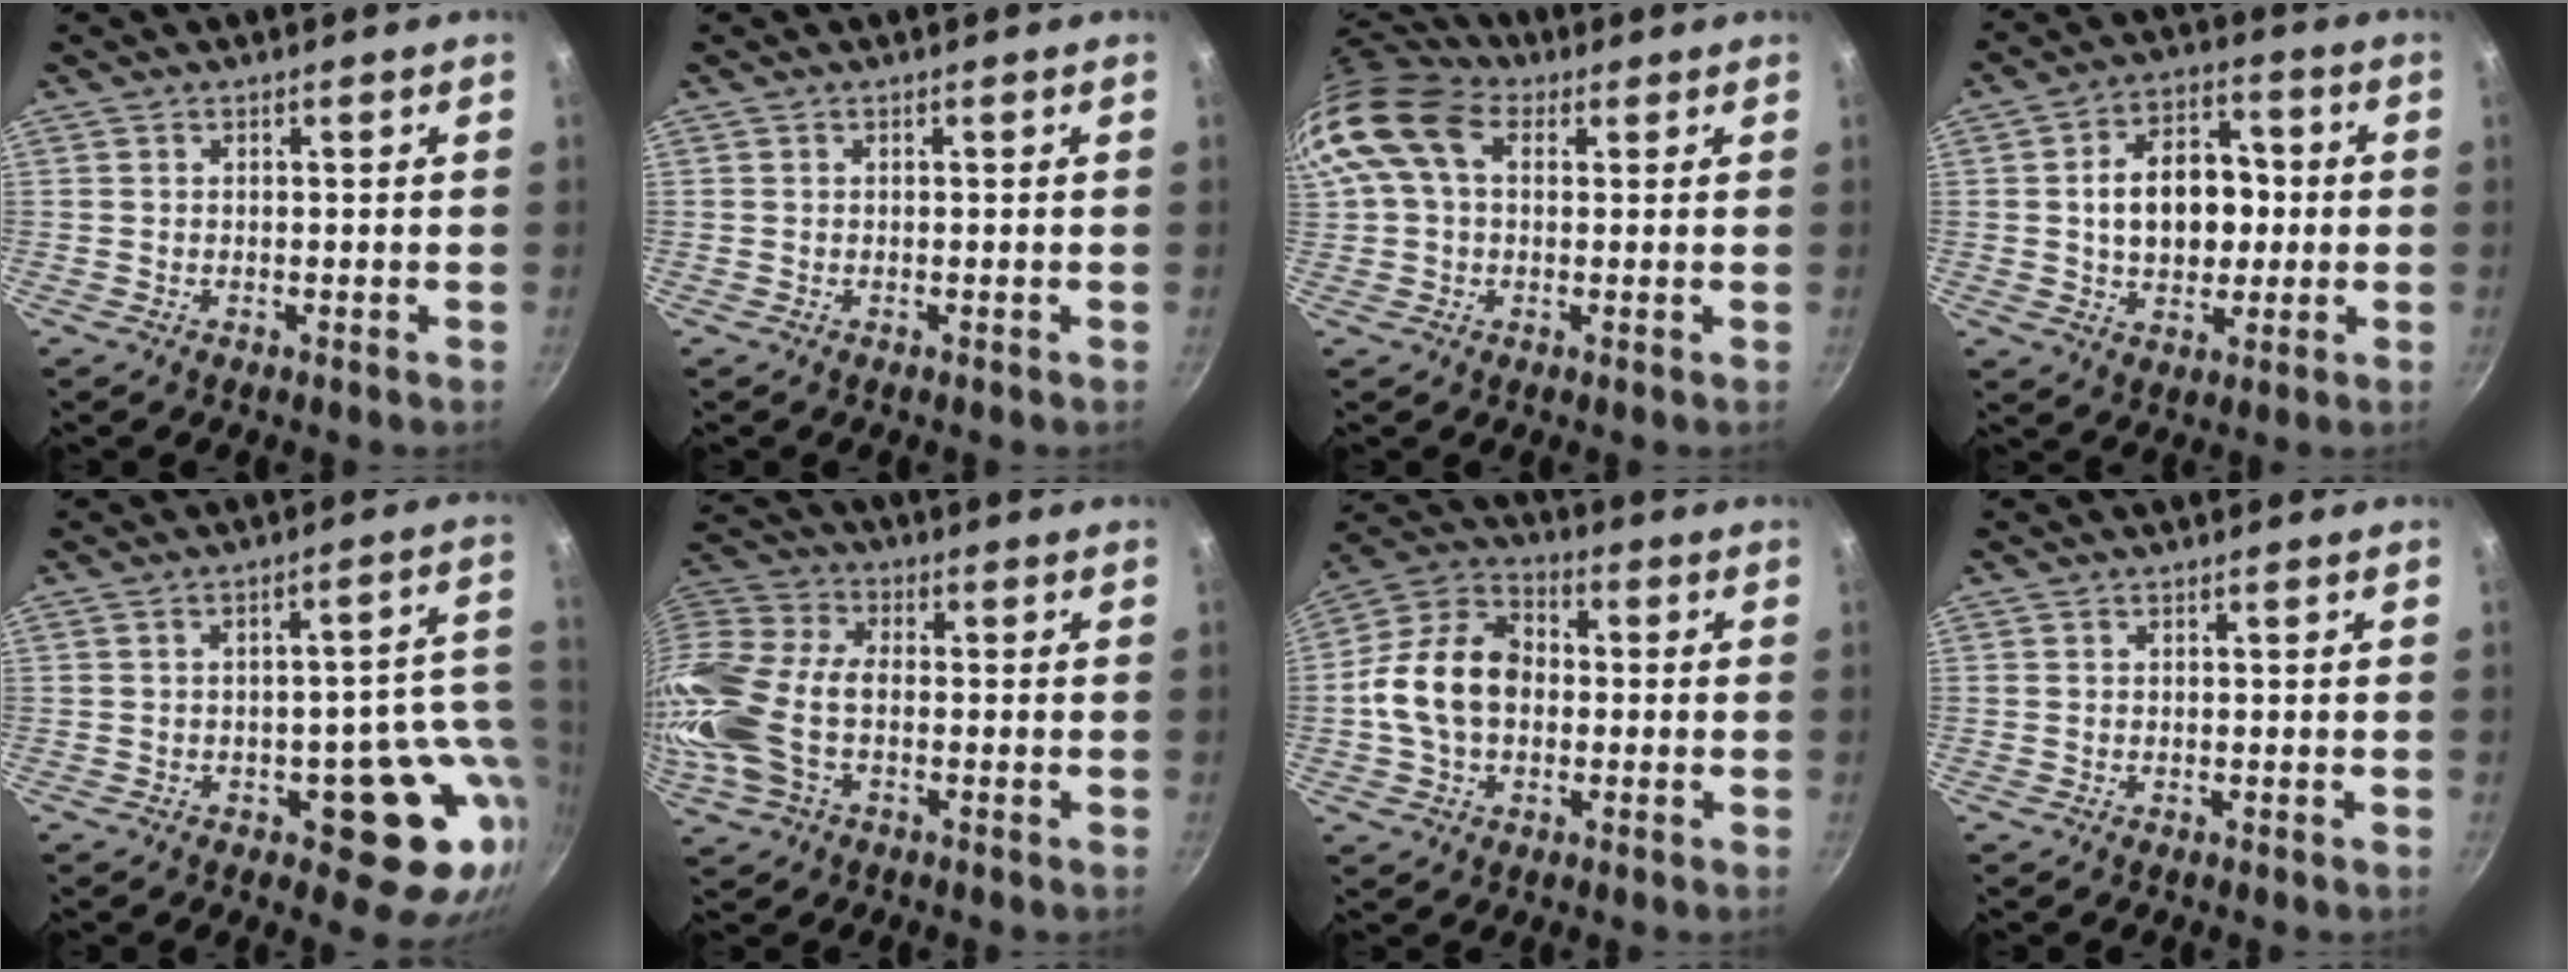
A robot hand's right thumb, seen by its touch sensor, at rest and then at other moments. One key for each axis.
{"total": 0.0}
{"total": 13.4, "fx": 3.5, "fy": 9.2, "fz": 9.0, "tx": -0.170, "ty": 0.022, "tz": 0.048}
{"total": 13.5, "fx": 0.4, "fy": 9.6, "fz": 9.5, "tx": -0.111, "ty": 0.021, "tz": 0.002}
{"total": 14.2, "fx": -3.2, "fy": 7.6, "fz": 11.6, "tx": -0.056, "ty": 0.024, "tz": -0.035}
{"total": 17.8, "fx": -3.6, "fy": 11.0, "fz": 13.5, "tx": -0.294, "ty": 0.029, "tz": -0.086}
{"total": 13.8, "fx": -0.8, "fy": 9.9, "fz": 9.6, "tx": -0.147, "ty": 0.034, "tz": -0.034}
{"total": 0.0}